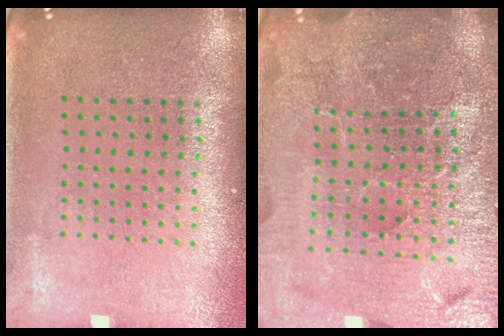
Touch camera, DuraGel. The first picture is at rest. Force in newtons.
{"total": 5.7, "press": 5.1, "slide": 2.5}